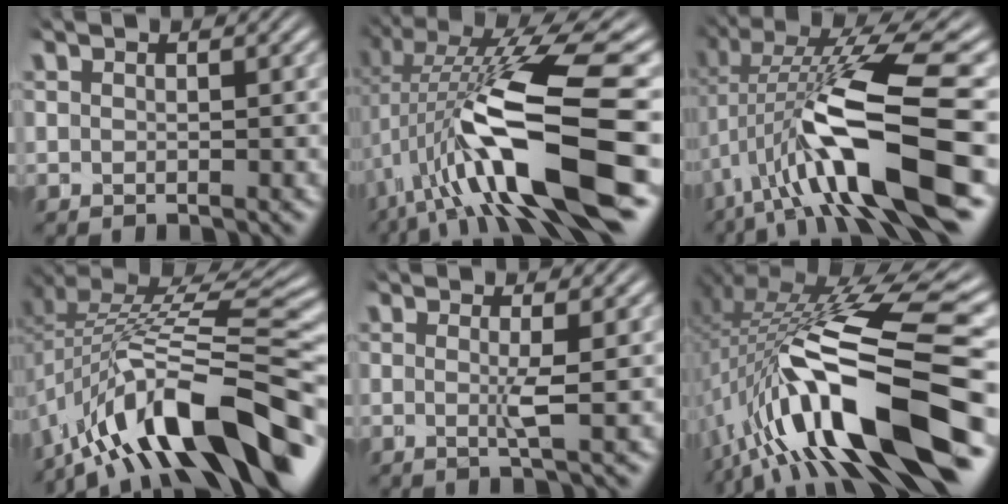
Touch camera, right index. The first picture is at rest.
{"total": 13.5, "force": [0.5, 4.4, 12.7], "torque": [-0.209, 0.010, 0.014]}
{"total": 11.1, "force": [0.3, 3.4, 10.6], "torque": [-0.176, 0.008, 0.013]}
{"total": 11.6, "force": [-3.3, 5.0, 10.0], "torque": [-0.161, -0.012, -0.034]}
{"total": 1.6, "force": [0.9, -0.5, 1.3], "torque": [-0.022, 0.002, 0.013]}
{"total": 14.9, "force": [-1.8, 5.5, 13.7], "torque": [-0.234, 0.002, -0.009]}